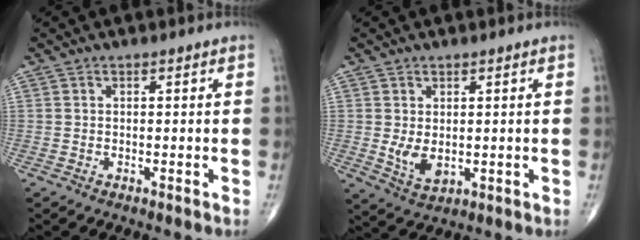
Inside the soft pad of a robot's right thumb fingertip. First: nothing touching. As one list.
[{"total": 4.9, "force": [0.2, 3.1, 3.9], "torque": [-0.062, -0.014, 0.016]}]